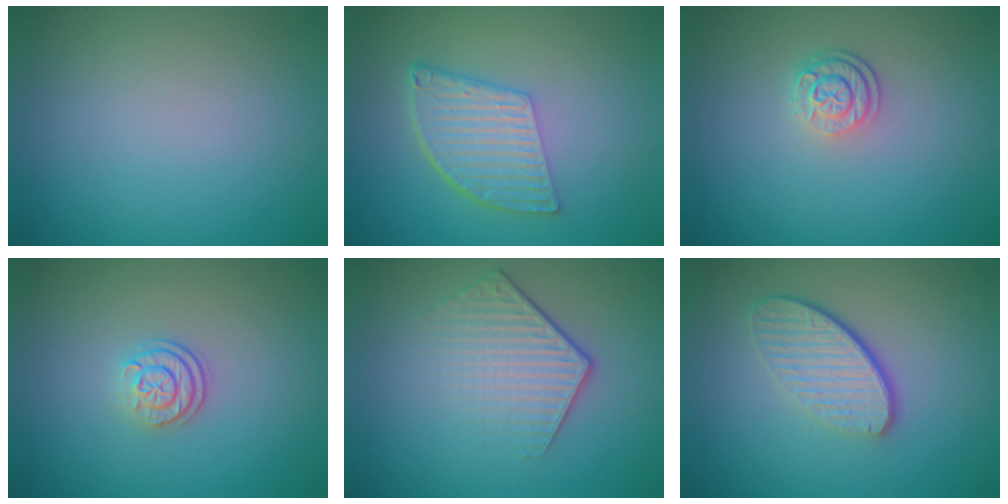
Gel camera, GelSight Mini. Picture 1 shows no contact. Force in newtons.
{"total": 5.5, "press": 3.8, "slide": 4.1}
{"total": 2.6, "press": 1.9, "slide": 1.7}
{"total": 2.4, "press": 1.8, "slide": 1.5}
{"total": 4.2, "press": 2.9, "slide": 3.0}
{"total": 4.6, "press": 3.1, "slide": 3.3}